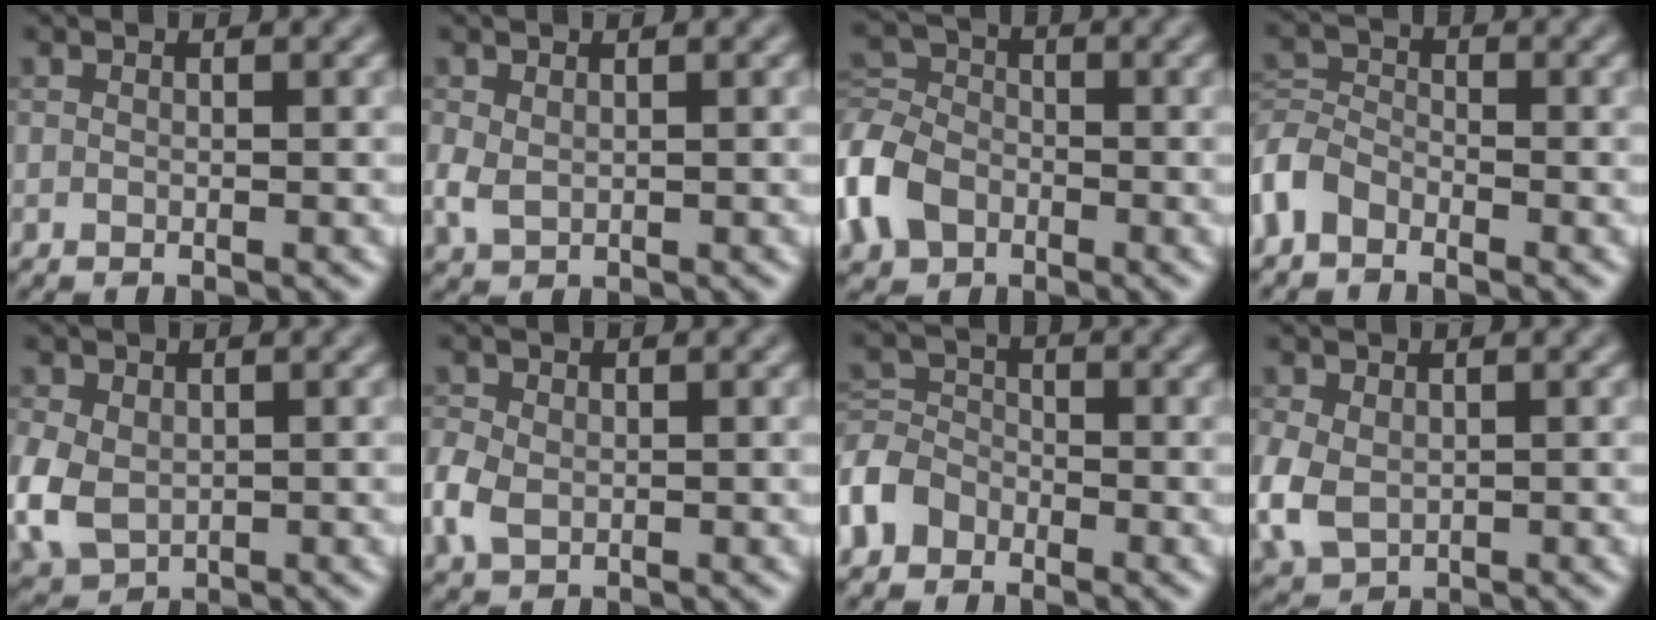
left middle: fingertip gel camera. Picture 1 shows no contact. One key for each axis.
{"total": 1.9, "fx": 0.1, "fy": 1.5, "fz": 1.2, "tx": -0.032, "ty": 0.000, "tz": 0.006}
{"total": 6.2, "fx": -3.0, "fy": 4.6, "fz": 2.8, "tx": -0.065, "ty": 0.005, "tz": -0.080}
{"total": 3.2, "fx": -2.1, "fy": 2.0, "fz": 1.4, "tx": -0.032, "ty": 0.007, "tz": -0.057}
{"total": 5.3, "fx": -0.6, "fy": 4.1, "fz": 3.3, "tx": -0.086, "ty": -0.007, "tz": -0.014}
{"total": 3.0, "fx": -0.6, "fy": 2.4, "fz": 1.7, "tx": -0.042, "ty": 0.000, "tz": -0.014}
{"total": 3.9, "fx": -2.3, "fy": 2.8, "fz": 1.3, "tx": -0.029, "ty": 0.007, "tz": -0.062}
{"total": 4.6, "fx": -0.5, "fy": 3.5, "fz": 2.9, "tx": -0.077, "ty": -0.006, "tz": -0.010}